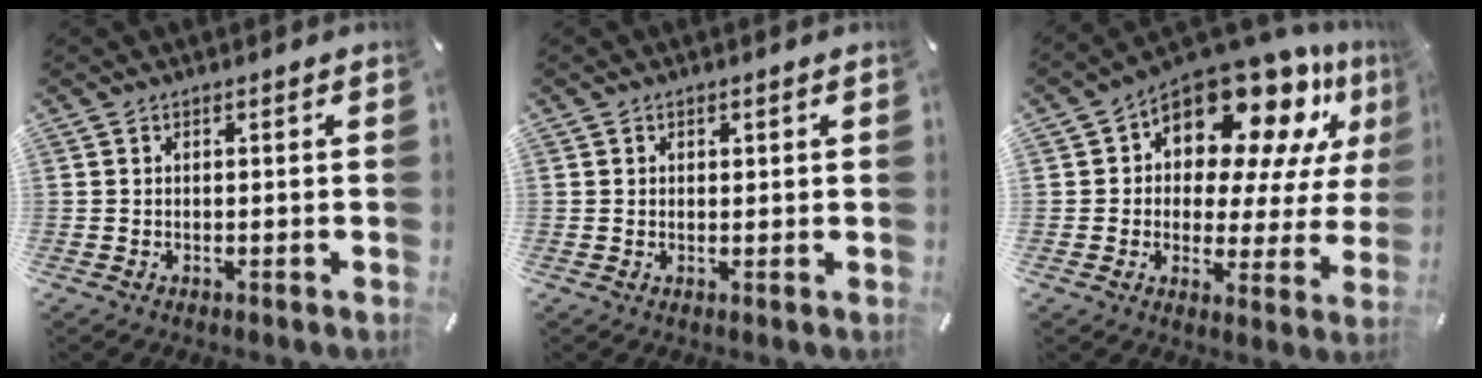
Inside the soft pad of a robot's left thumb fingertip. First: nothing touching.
{"total": 0.9, "force": [0.4, 0.8, 0.2], "torque": [0.005, 0.000, 0.005]}
{"total": 16.5, "force": [11.7, 8.2, 8.2], "torque": [-0.132, -0.100, 0.197]}